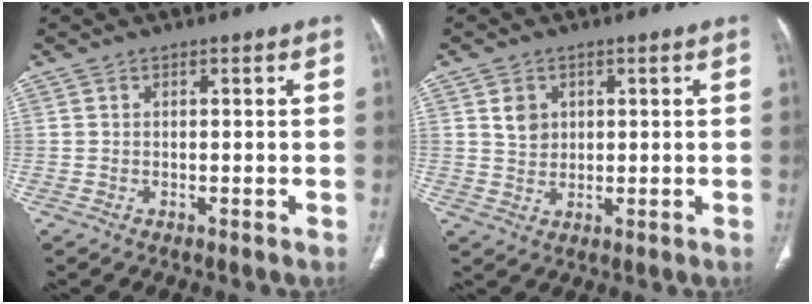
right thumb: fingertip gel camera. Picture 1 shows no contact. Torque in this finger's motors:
{"motor_torque": [0.52, 0.36, 0.13, -0.42, -0.09]}